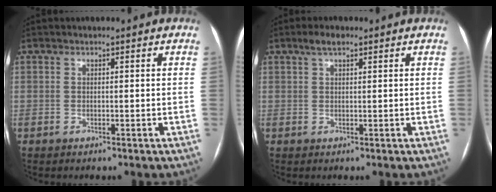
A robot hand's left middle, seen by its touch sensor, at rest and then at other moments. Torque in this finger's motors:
{"motor_torque": [0.25, -0.22, -0.02, 0.00]}